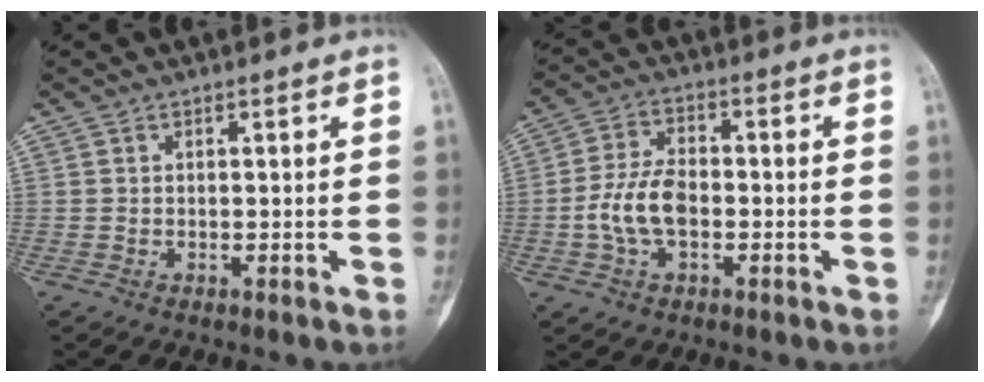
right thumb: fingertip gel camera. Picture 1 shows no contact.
{"total": 8.5, "force": [-1.7, 4.9, 6.8], "torque": [-0.138, 0.021, -0.035]}